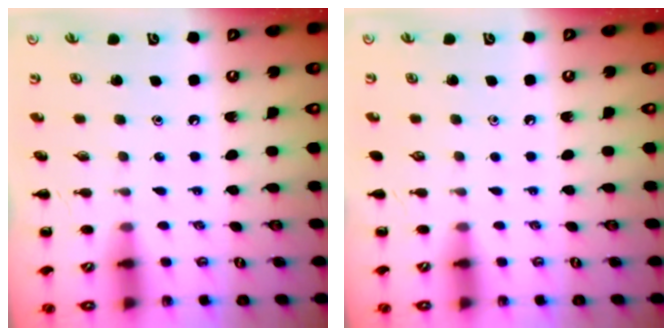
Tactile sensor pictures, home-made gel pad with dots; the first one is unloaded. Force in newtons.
{"total": 0.0}